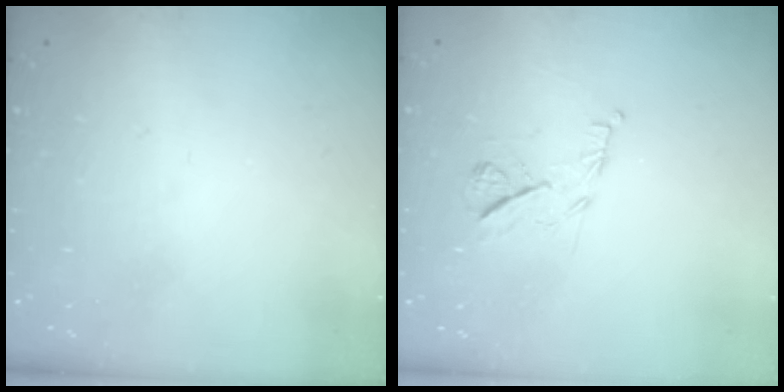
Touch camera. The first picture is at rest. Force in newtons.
{"total": 7.1, "press": 7.0, "slide": 1.0}